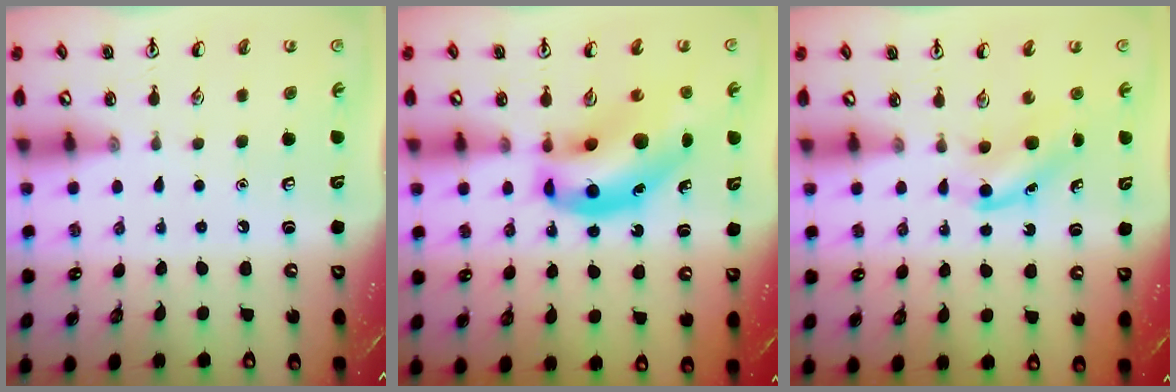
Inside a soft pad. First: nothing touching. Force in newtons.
{"total": 15.6, "press": 15.0, "slide": 4.3}
{"total": 4.1, "press": 3.9, "slide": 1.2}